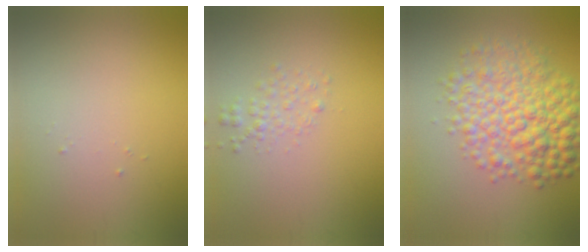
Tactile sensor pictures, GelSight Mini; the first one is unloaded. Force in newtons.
{"total": 1.4, "press": 1.4, "slide": 0.1}
{"total": 7.5, "press": 7.5, "slide": 0.1}